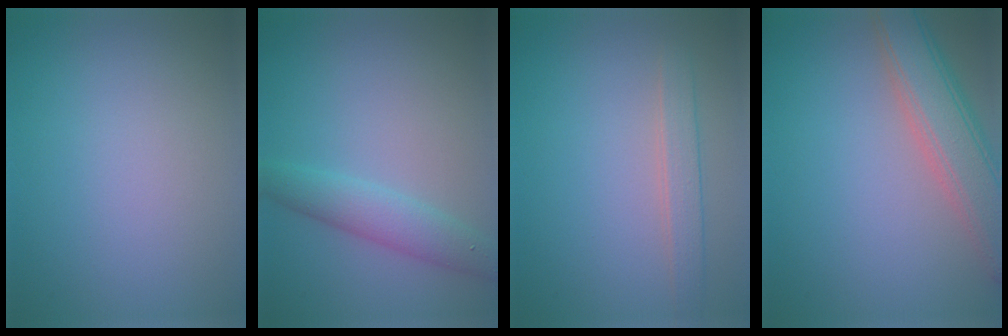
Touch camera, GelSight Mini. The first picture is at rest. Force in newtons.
{"total": 3.2, "press": 3.2, "slide": 0.0}
{"total": 2.0, "press": 2.0, "slide": 0.2}
{"total": 6.1, "press": 6.1, "slide": 0.3}